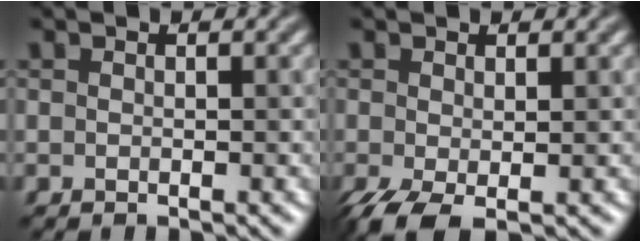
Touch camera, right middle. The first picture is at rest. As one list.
[{"total": 3.0, "force": [-1.1, 1.4, 2.5], "torque": [-0.061, -0.011, -0.022]}]